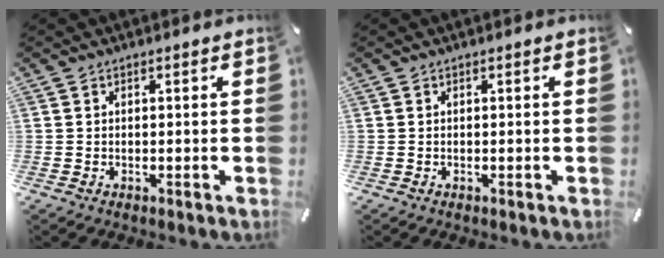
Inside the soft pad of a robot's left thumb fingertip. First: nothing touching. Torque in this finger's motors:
{"motor_torque": [0.24, 0.24, -0.17, 0.17, 0.00]}